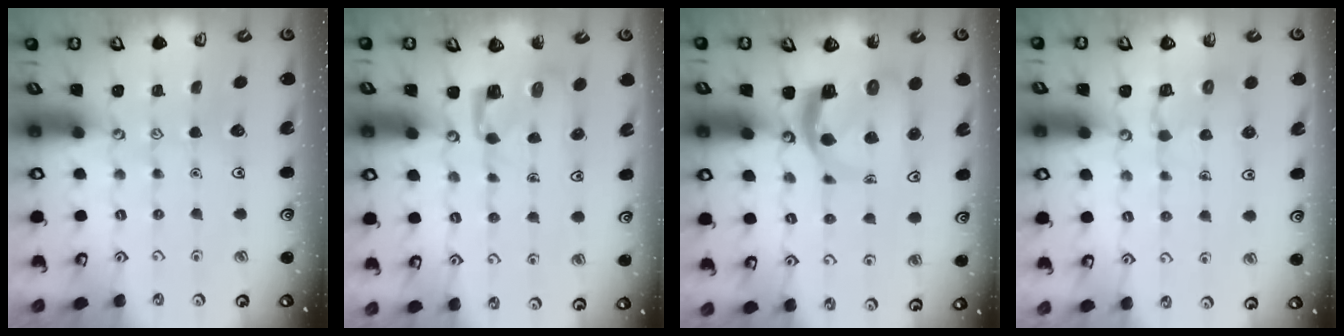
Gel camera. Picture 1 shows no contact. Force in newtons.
{"total": 3.8, "press": 3.8, "slide": 0.2}
{"total": 6.6, "press": 6.5, "slide": 0.8}
{"total": 7.7, "press": 7.7, "slide": 0.2}